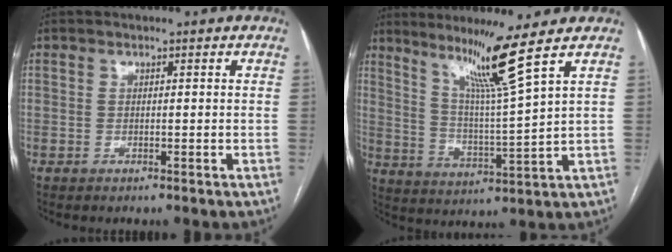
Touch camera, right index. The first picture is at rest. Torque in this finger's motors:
{"motor_torque": [0.81, 0.75, 0.20, 0.08]}